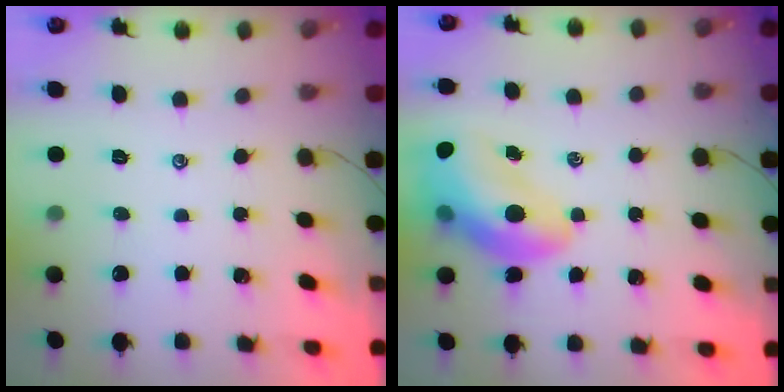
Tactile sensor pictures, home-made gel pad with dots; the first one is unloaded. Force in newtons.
{"total": 14.6, "press": 14.0, "slide": 4.1}